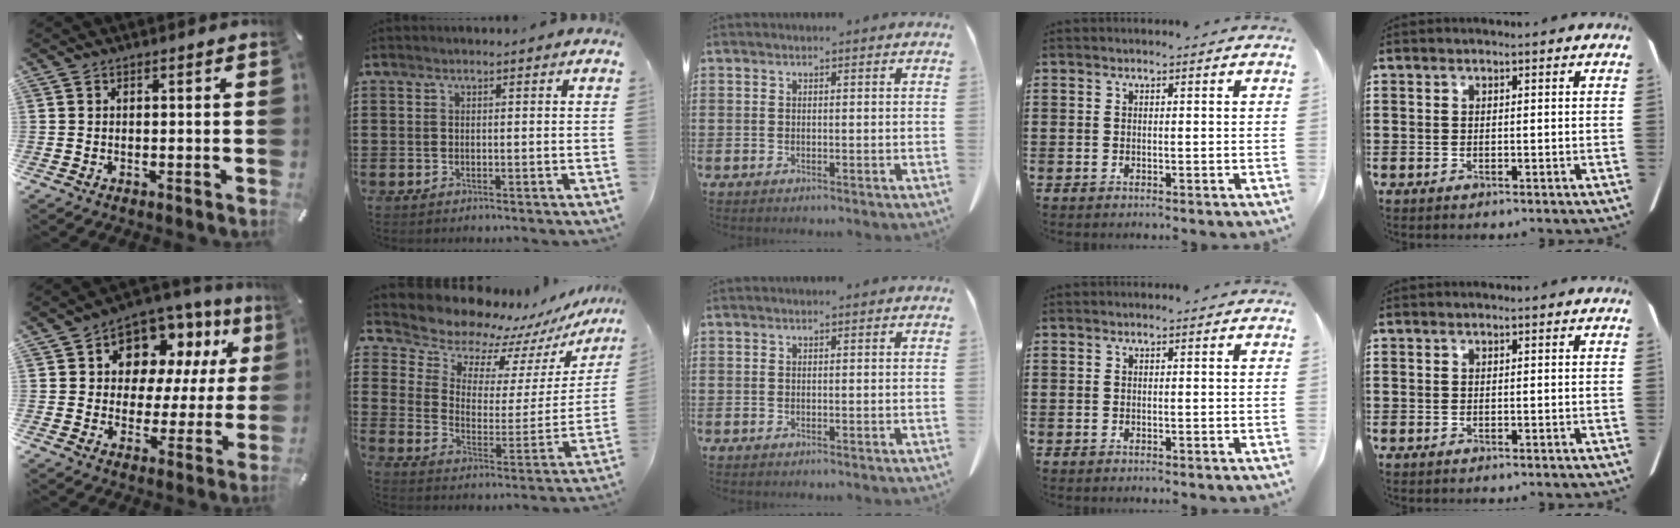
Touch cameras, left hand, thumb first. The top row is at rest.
{"thumb": {"total": 11.2, "force": [6.5, 8.2, 4.0], "torque": [-0.078, -0.051, 0.123]}, "index": {"total": 8.4, "force": [7.9, 2.7, 0.9], "torque": [-0.055, -0.075, 0.135]}}